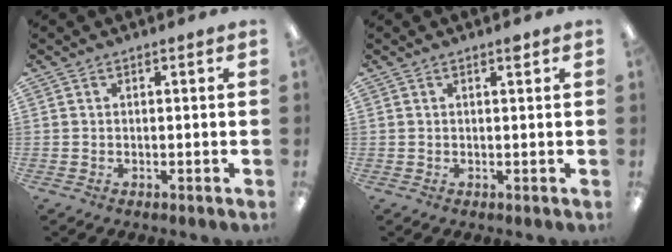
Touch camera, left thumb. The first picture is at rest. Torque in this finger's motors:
{"motor_torque": [0.10, -0.01, 0.08, 0.01, 0.03]}